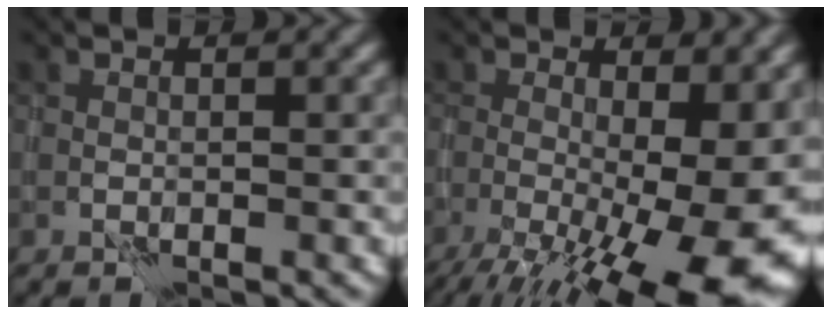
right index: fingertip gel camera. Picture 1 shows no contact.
{"total": 16.6, "force": [-4.1, 6.2, 14.9], "torque": [-0.195, -0.028, -0.044]}